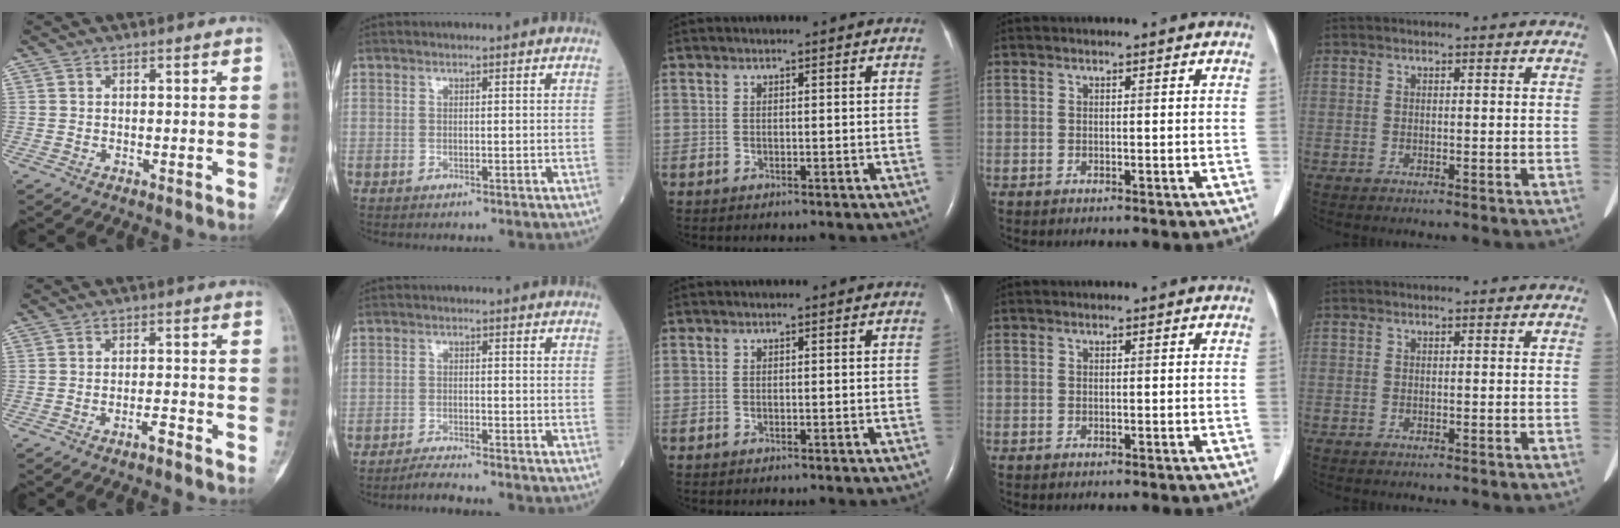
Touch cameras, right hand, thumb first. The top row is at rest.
{"thumb": {"total": 2.1, "force": [-1.6, 0.4, 1.3], "torque": [-0.027, 0.011, -0.029]}, "index": {"total": 3.0, "force": [-2.8, -0.8, 0.6], "torque": [-0.019, -0.014, -0.052]}}